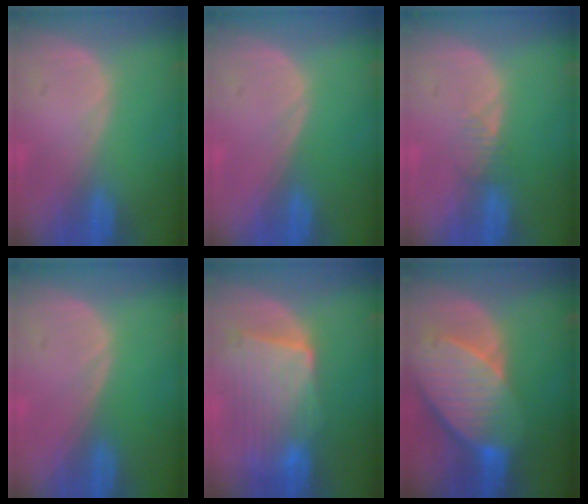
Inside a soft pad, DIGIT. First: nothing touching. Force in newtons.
{"total": 0.0}
{"total": 1.6, "press": 1.6, "slide": 0.2}
{"total": 0.0}
{"total": 9.8, "press": 8.8, "slide": 4.3}
{"total": 10.7, "press": 9.4, "slide": 5.1}